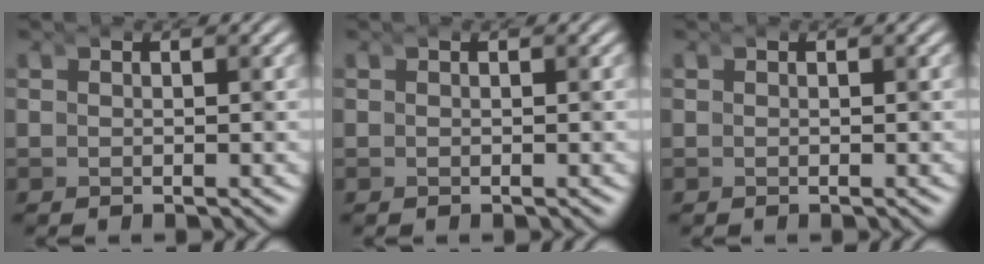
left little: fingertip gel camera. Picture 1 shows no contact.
{"total": 0.0}
{"total": 0.0}